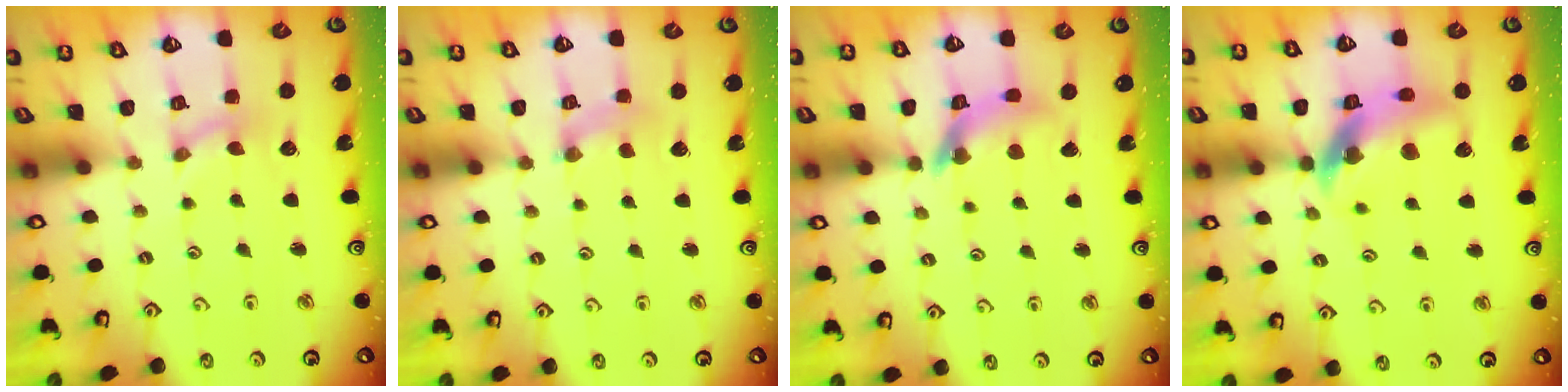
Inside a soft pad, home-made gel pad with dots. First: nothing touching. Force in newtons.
{"total": 0.6, "press": 0.6, "slide": 0.1}
{"total": 10.1, "press": 10.1, "slide": 1.1}
{"total": 13.9, "press": 13.8, "slide": 1.8}